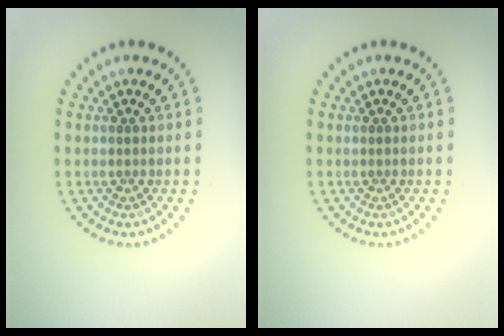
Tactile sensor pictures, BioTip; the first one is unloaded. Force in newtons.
{"total": 0.0}